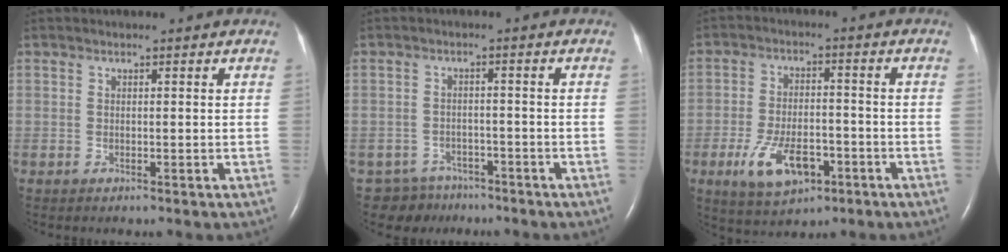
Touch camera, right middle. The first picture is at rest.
{"total": 5.1, "force": [-4.1, 2.9, -0.7], "torque": [0.018, 0.008, -0.064]}
{"total": 9.3, "force": [-4.3, 4.5, 7.0], "torque": [-0.141, -0.004, -0.068]}